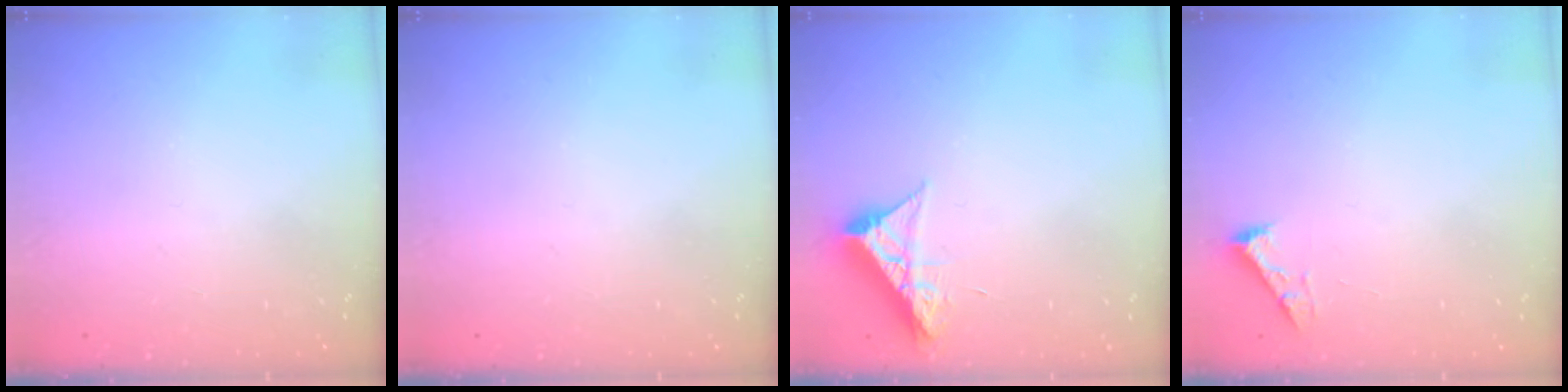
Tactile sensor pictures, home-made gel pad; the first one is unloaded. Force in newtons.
{"total": 0.0}
{"total": 8.9, "press": 8.9, "slide": 0.3}
{"total": 2.5, "press": 2.5, "slide": 0.3}